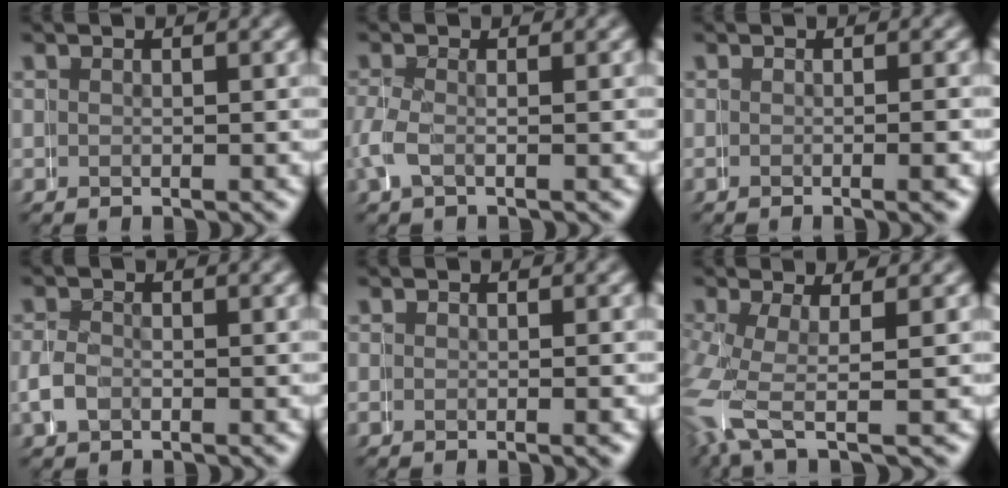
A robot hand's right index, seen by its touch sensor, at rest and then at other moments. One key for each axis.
{"total": 2.1, "fx": -0.5, "fy": 1.5, "fz": 1.5, "tx": -0.058, "ty": -0.010, "tz": -0.006}
{"total": 1.3, "fx": -0.6, "fy": 0.1, "fz": 1.2, "tx": -0.016, "ty": 0.006, "tz": -0.012}
{"total": 1.9, "fx": -0.6, "fy": 1.6, "fz": 0.9, "tx": -0.032, "ty": 0.000, "tz": -0.010}
{"total": 0.7, "fx": -0.3, "fy": 0.0, "fz": 0.6, "tx": -0.009, "ty": 0.004, "tz": -0.005}
{"total": 5.3, "fx": -1.6, "fy": 3.0, "fz": 4.1, "tx": -0.106, "ty": -0.025, "tz": -0.012}